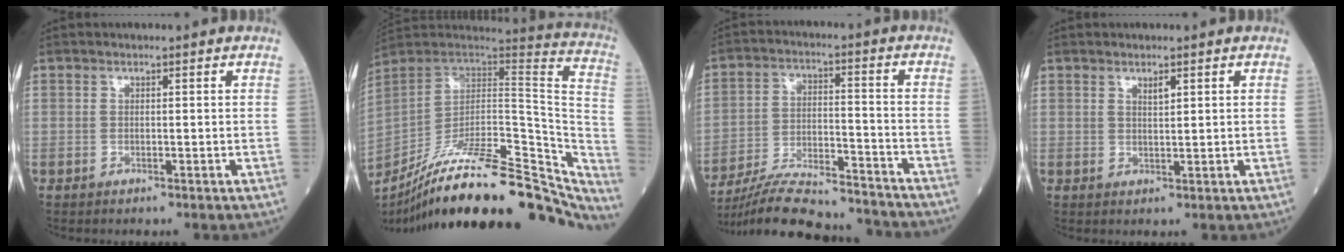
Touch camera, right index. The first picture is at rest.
{"total": 34.7, "force": [-28.0, 7.9, 19.0], "torque": [-0.234, -0.028, -0.397]}
{"total": 18.5, "force": [-17.4, 2.0, 5.9], "torque": [-0.123, -0.004, -0.273]}
{"total": 1.3, "force": [0.8, 0.3, 1.0], "torque": [-0.019, -0.001, 0.017]}